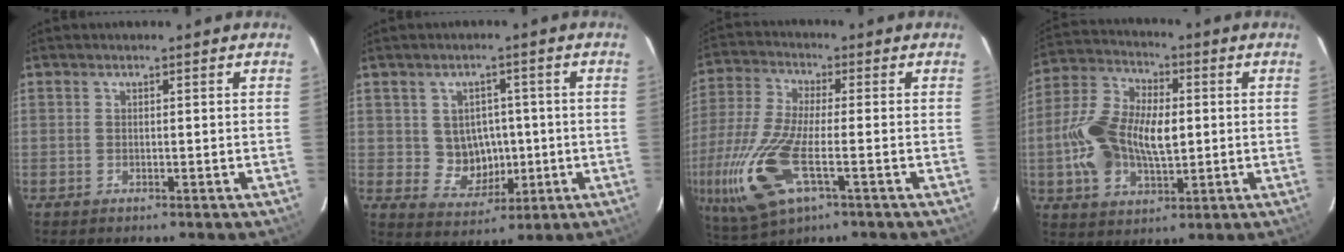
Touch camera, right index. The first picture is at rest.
{"total": 6.8, "force": [0.0, 6.4, 2.3], "torque": [-0.048, 0.011, 0.018]}
{"total": 19.4, "force": [-6.9, 7.4, 16.5], "torque": [-0.377, -0.042, -0.129]}
{"total": 16.4, "force": [-0.5, 9.8, 13.2], "torque": [-0.277, 0.013, -0.009]}